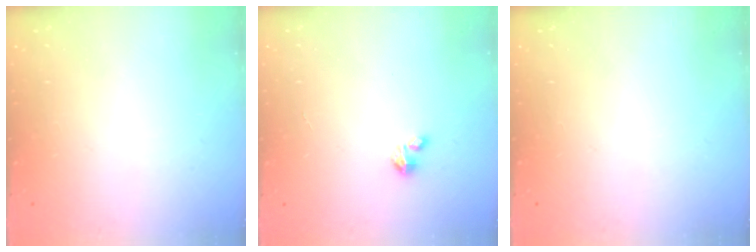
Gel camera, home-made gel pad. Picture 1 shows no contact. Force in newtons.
{"total": 2.0, "press": 2.0, "slide": 0.1}
{"total": 0.0}